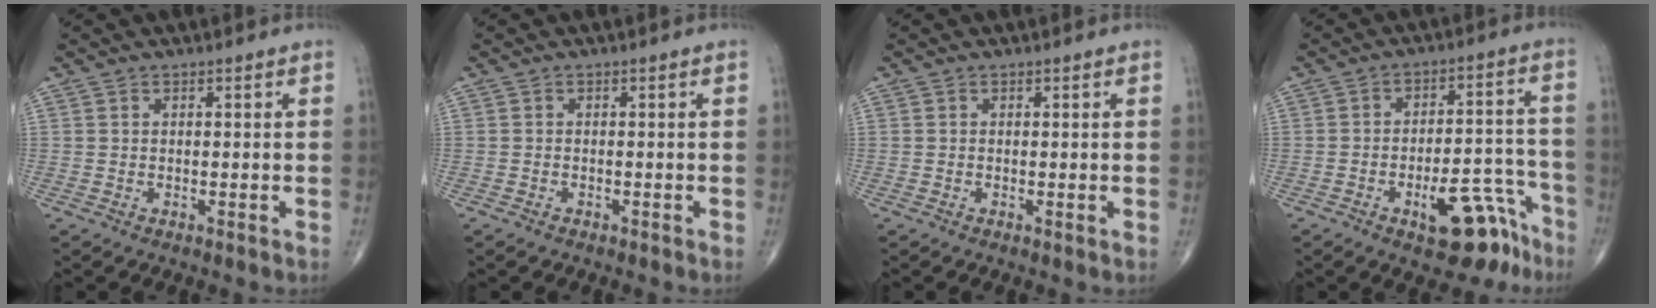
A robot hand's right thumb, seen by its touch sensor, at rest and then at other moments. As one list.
[{"total": 0.7, "force": [-0.5, 0.4, 0.2], "torque": [-0.007, 0.001, -0.011]}, {"total": 0.0}, {"total": 12.8, "force": [-7.7, 5.3, 8.8], "torque": [-0.089, 0.072, -0.103]}]